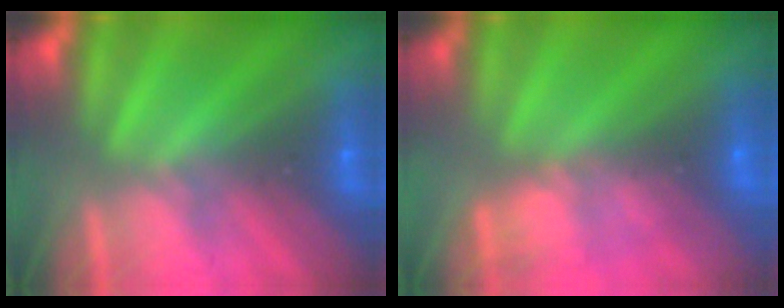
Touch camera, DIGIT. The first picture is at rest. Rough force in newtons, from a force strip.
{"total": 7.3}